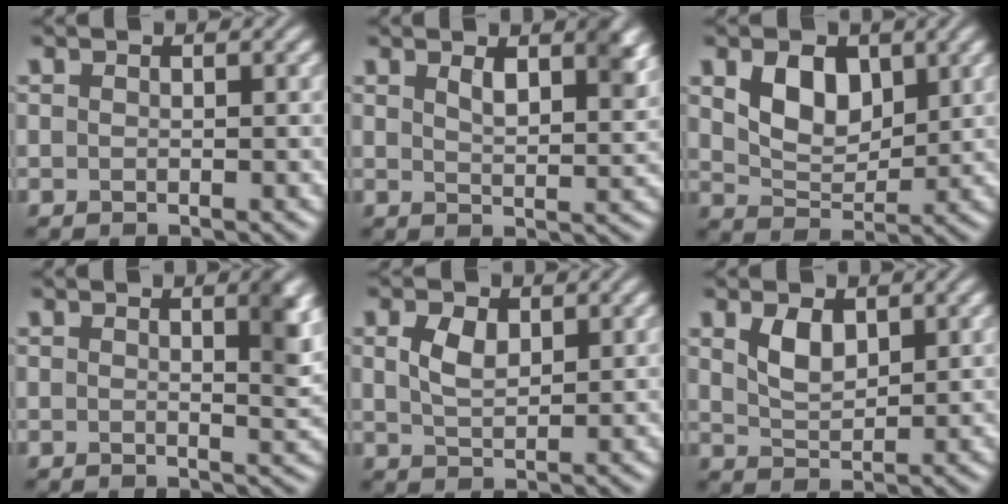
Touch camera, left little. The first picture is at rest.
{"total": 4.0, "force": [2.1, 1.4, 3.1], "torque": [-0.049, -0.004, 0.036]}
{"total": 4.7, "force": [1.9, 3.0, 3.1], "torque": [-0.067, -0.006, 0.033]}
{"total": 3.3, "force": [1.5, 1.0, 2.8], "torque": [-0.026, 0.002, 0.018]}
{"total": 2.7, "force": [1.1, 1.5, 1.9], "torque": [-0.047, 0.000, 0.026]}
{"total": 2.9, "force": [1.4, 1.5, 2.0], "torque": [-0.045, -0.002, 0.033]}